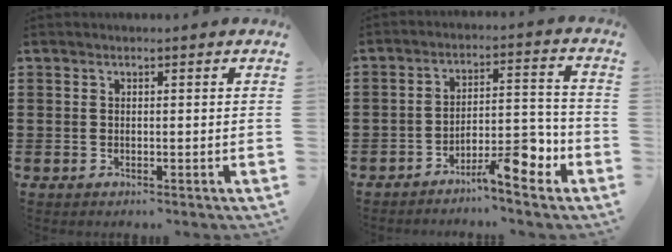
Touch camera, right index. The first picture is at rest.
{"total": 8.0, "force": [-5.4, 1.8, 5.6], "torque": [-0.079, 0.008, -0.096]}